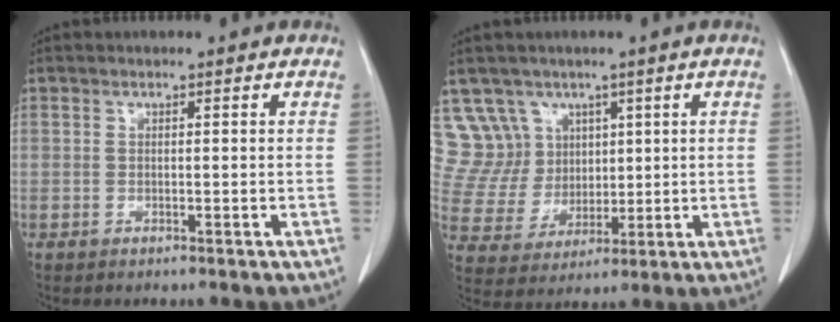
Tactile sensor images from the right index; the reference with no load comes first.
{"total": 9.2, "force": [5.4, 7.5, 0.1], "torque": [-0.010, 0.030, 0.117]}